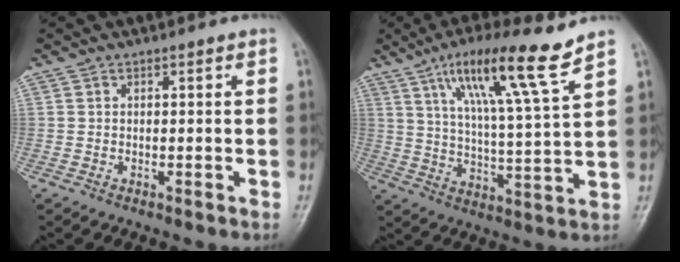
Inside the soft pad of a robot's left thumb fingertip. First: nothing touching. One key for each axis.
{"total": 14.8, "fx": 9.2, "fy": 0.5, "fz": 11.6, "tx": -0.198, "ty": -0.042, "tz": 0.158}